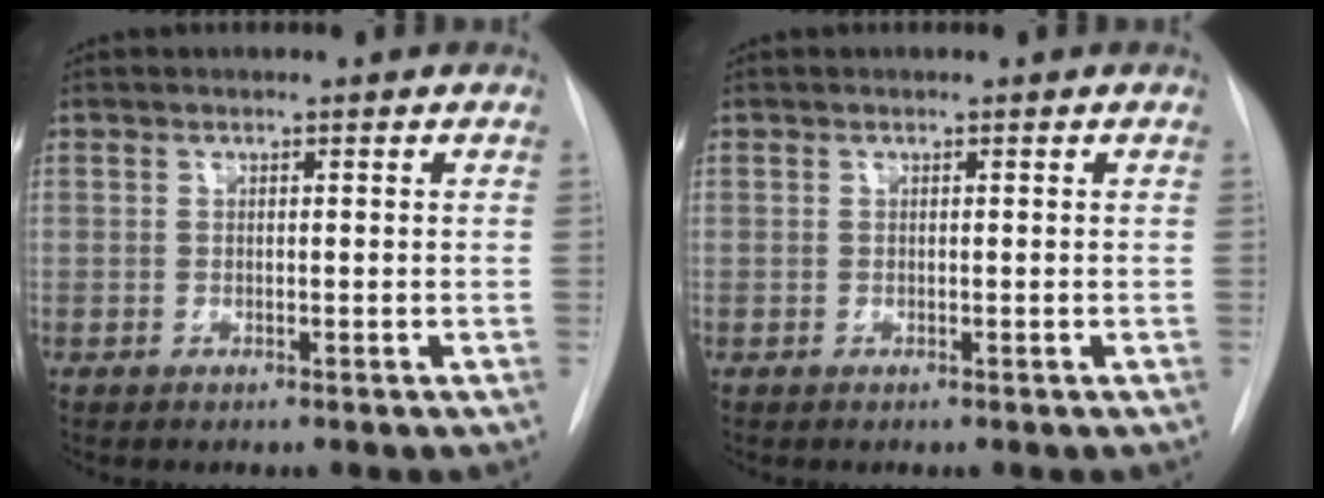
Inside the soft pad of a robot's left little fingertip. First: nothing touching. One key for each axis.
{"total": 0.0}